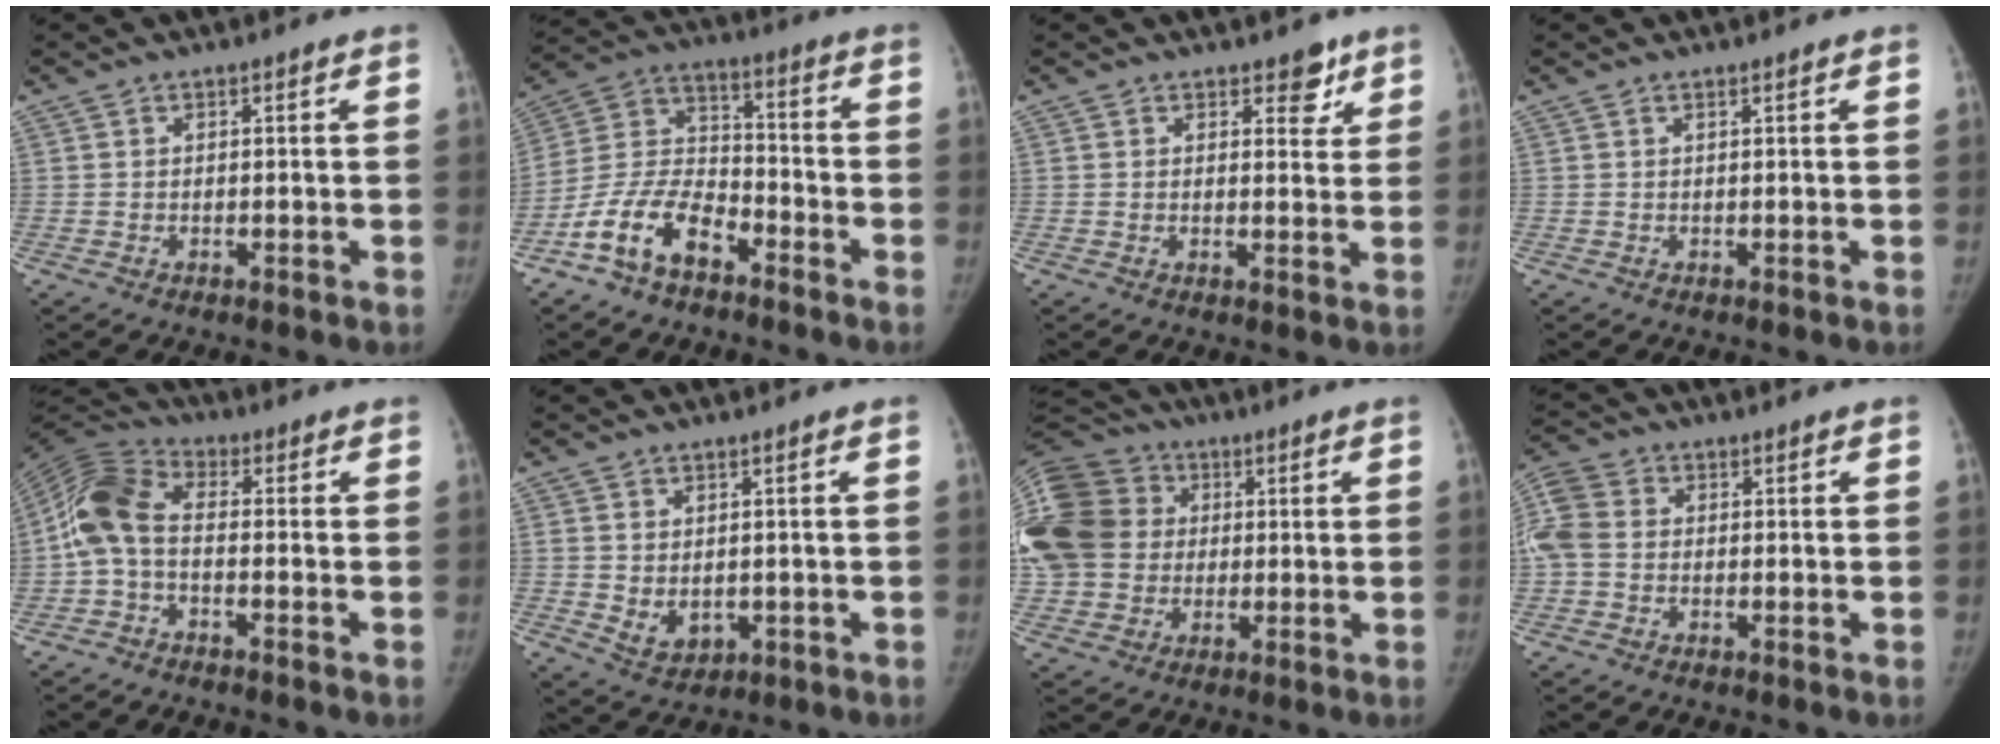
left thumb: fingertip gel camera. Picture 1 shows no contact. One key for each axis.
{"total": 12.8, "fx": -7.9, "fy": 6.9, "fz": 7.4, "tx": -0.142, "ty": 0.058, "tz": -0.160}
{"total": 3.8, "fx": 2.6, "fy": 2.1, "fz": 1.9, "tx": 0.005, "ty": -0.014, "tz": 0.032}
{"total": 0.0}
{"total": 9.4, "fx": -1.1, "fy": 5.3, "fz": 7.7, "tx": -0.163, "ty": 0.031, "tz": -0.038}
{"total": 4.4, "fx": -0.2, "fy": 3.3, "fz": 2.9, "tx": -0.034, "ty": -0.010, "tz": 0.013}
{"total": 21.9, "fx": 2.6, "fy": 18.8, "fz": 11.1, "tx": -0.265, "ty": 0.046, "tz": 0.050}
{"total": 8.4, "fx": -0.1, "fy": 6.8, "fz": 4.9, "tx": -0.122, "ty": 0.020, "tz": -0.007}